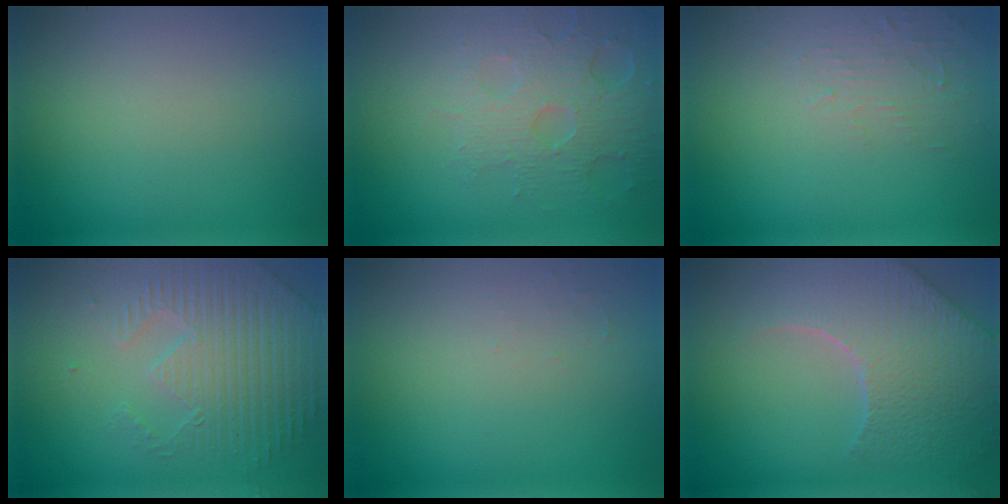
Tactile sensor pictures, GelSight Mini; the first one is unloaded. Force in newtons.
{"total": 4.6, "press": 4.3, "slide": 1.6}
{"total": 2.0, "press": 1.9, "slide": 0.4}
{"total": 5.6, "press": 4.9, "slide": 2.8}
{"total": 0.7, "press": 0.7, "slide": 0.2}
{"total": 7.8, "press": 6.2, "slide": 4.8}